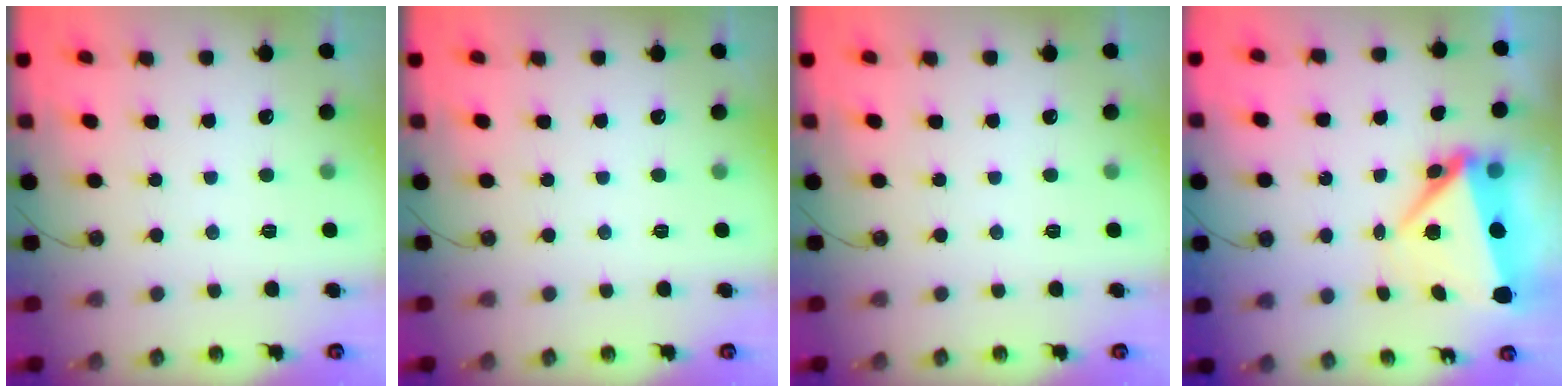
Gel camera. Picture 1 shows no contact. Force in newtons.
{"total": 0.0}
{"total": 0.0}
{"total": 7.9, "press": 7.8, "slide": 1.1}